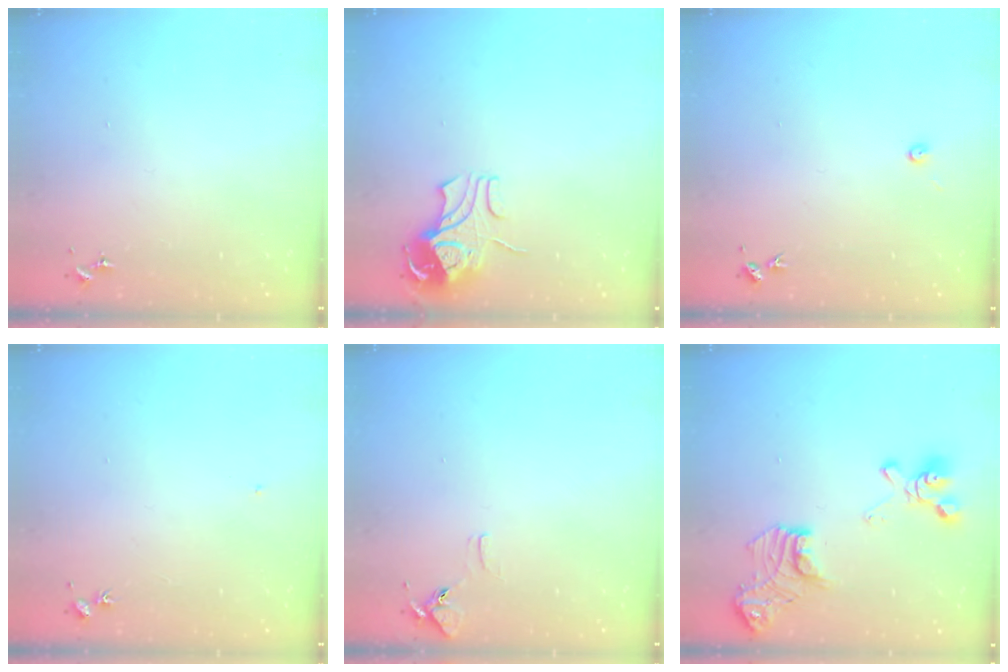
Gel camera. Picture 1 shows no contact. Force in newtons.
{"total": 8.9, "press": 8.9, "slide": 0.9}
{"total": 3.5, "press": 3.5, "slide": 0.3}
{"total": 4.4, "press": 4.4, "slide": 0.5}
{"total": 6.2, "press": 6.1, "slide": 0.6}
{"total": 18.7, "press": 18.6, "slide": 1.6}